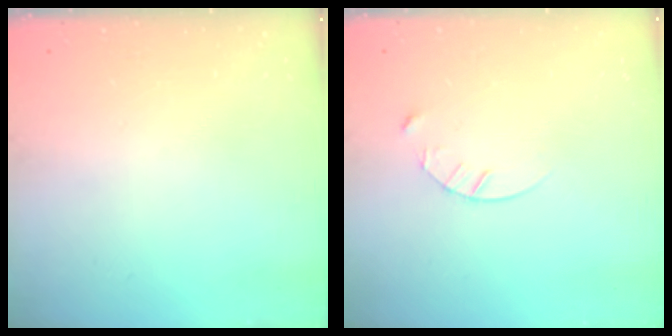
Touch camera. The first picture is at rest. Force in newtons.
{"total": 4.1, "press": 4.1, "slide": 0.5}